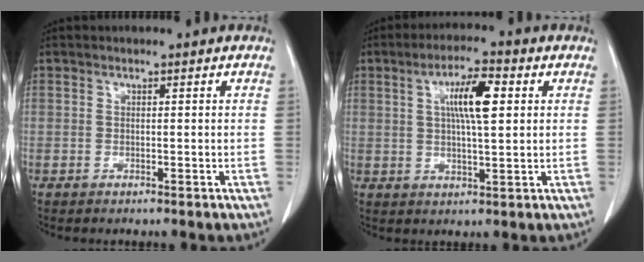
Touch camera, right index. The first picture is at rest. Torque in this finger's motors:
{"motor_torque": [1.07, 0.38, 0.21, 0.12]}